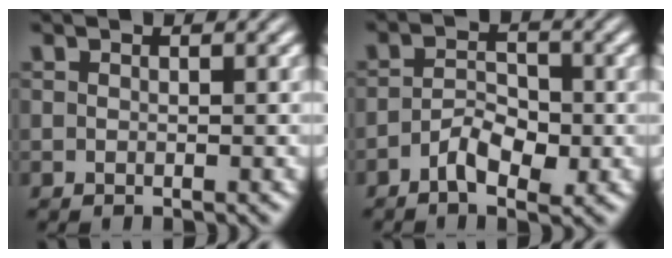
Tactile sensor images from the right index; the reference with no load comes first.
{"total": 2.8, "force": [-1.8, 0.9, 2.0], "torque": [-0.015, -0.002, -0.034]}